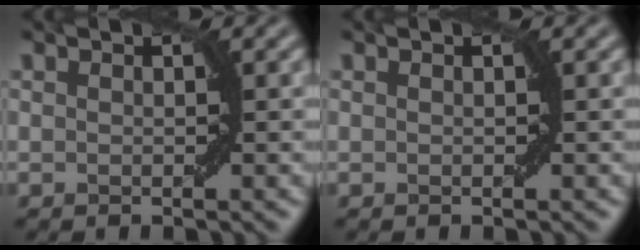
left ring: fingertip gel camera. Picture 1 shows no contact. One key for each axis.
{"total": 0.0}